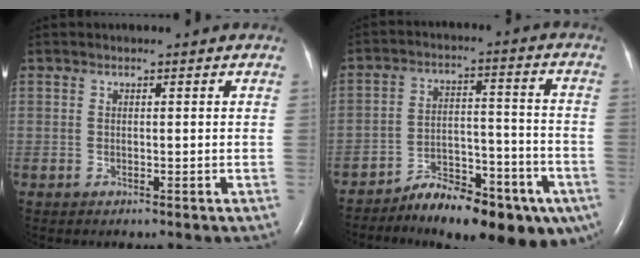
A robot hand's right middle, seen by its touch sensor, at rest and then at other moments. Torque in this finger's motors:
{"motor_torque": [1.05, -1.07, 0.19, 0.09]}